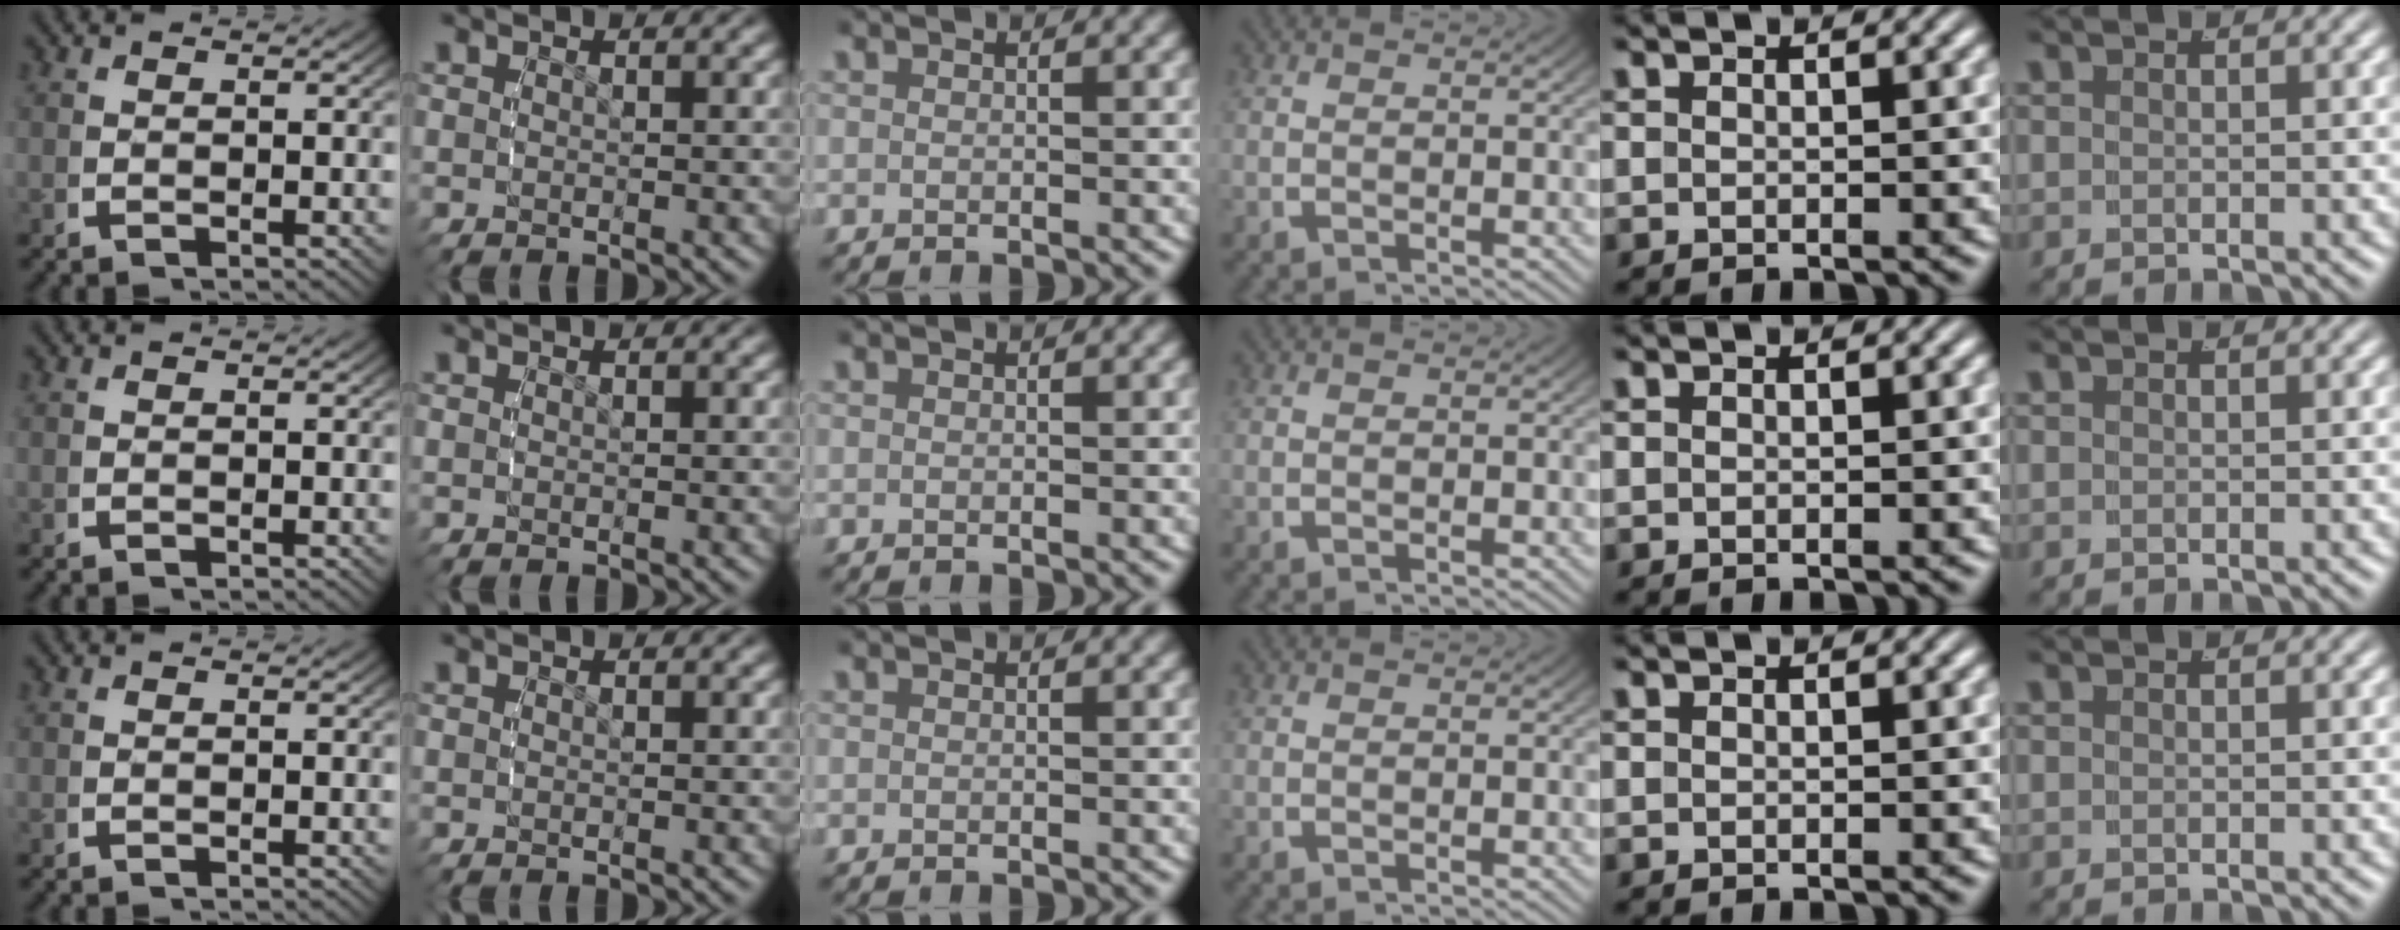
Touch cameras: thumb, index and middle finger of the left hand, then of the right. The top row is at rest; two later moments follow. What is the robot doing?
{"motion": "reach", "object": "napkin"}